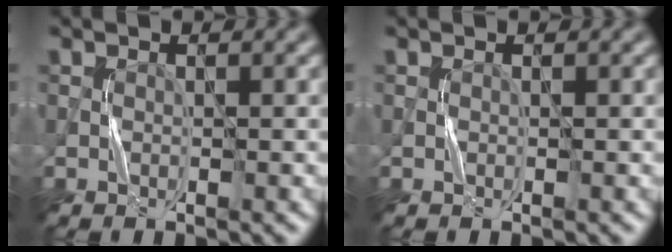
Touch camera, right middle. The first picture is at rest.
{"total": 0.0}